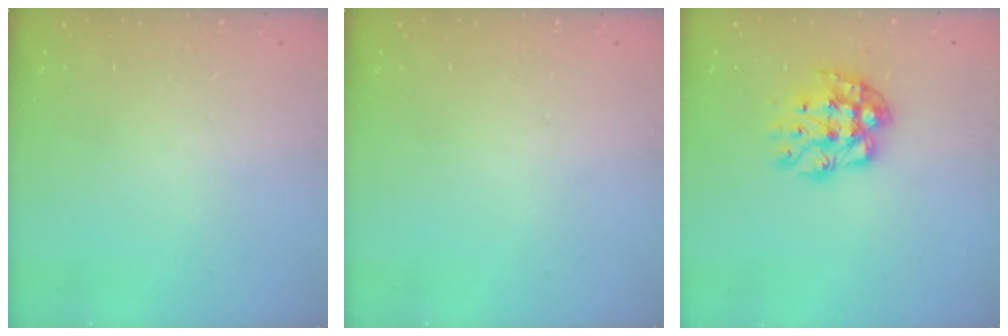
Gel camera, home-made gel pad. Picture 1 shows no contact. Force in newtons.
{"total": 0.0}
{"total": 9.8, "press": 9.8, "slide": 0.9}